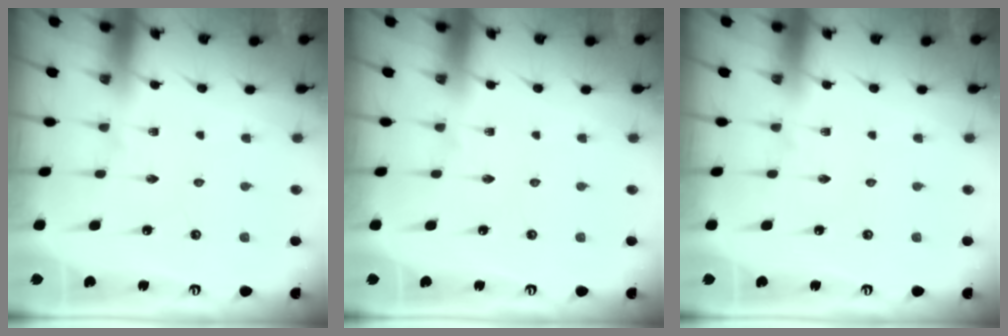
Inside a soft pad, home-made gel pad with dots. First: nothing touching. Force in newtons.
{"total": 0.0}
{"total": 0.0}